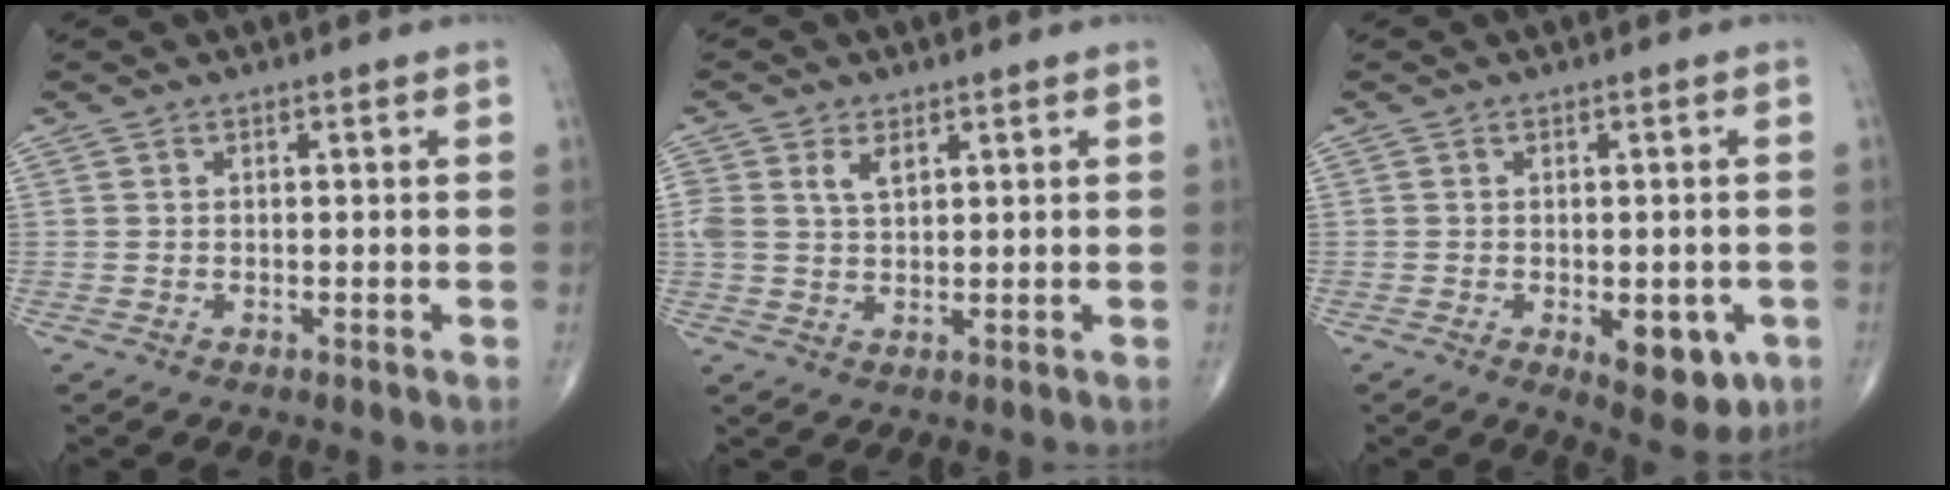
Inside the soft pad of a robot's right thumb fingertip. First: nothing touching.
{"total": 4.0, "force": [1.7, 2.3, 2.8], "torque": [-0.052, 0.001, 0.039]}
{"total": 8.1, "force": [-2.6, 3.8, 6.6], "torque": [-0.062, -0.005, -0.024]}